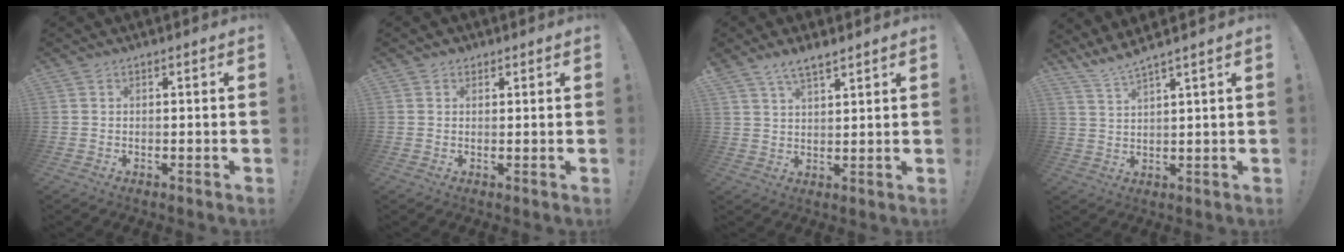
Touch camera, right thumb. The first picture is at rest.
{"total": 1.3, "force": [0.9, 0.9, 0.3], "torque": [0.002, -0.002, 0.016]}
{"total": 5.0, "force": [4.1, 1.5, 2.5], "torque": [-0.042, -0.024, 0.074]}
{"total": 4.7, "force": [4.1, -0.5, 2.2], "torque": [-0.052, -0.024, 0.074]}